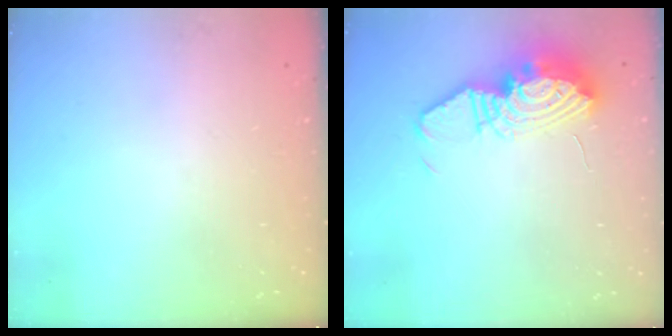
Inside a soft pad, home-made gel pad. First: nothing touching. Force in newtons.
{"total": 14.0, "press": 13.9, "slide": 1.4}